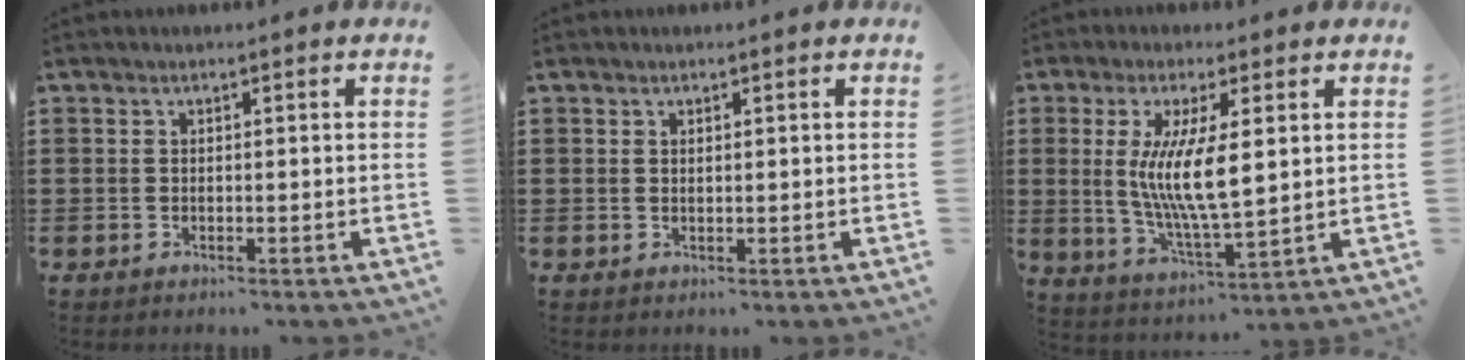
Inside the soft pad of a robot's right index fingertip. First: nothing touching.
{"total": 0.5, "force": [0.4, 0.3, 0.2], "torque": [-0.005, 0.001, 0.007]}
{"total": 9.4, "force": [1.4, 2.5, 8.9], "torque": [-0.186, -0.004, 0.021]}